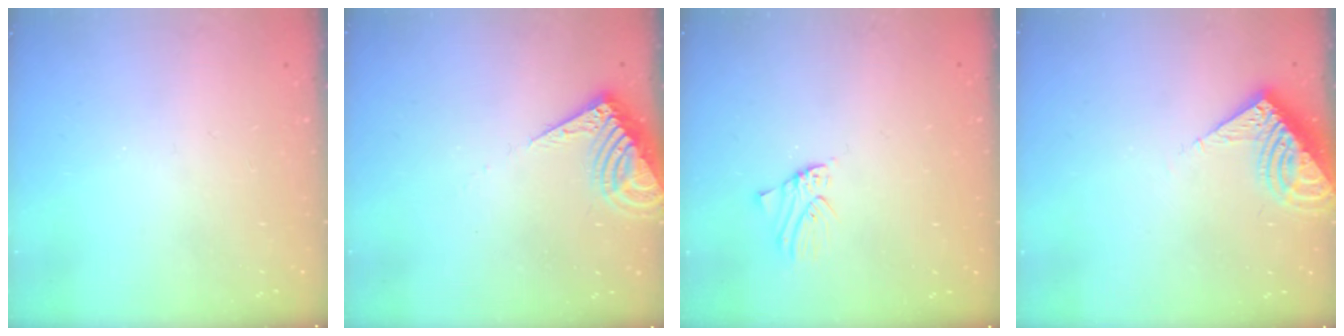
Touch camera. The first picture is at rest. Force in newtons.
{"total": 7.7, "press": 7.7, "slide": 0.5}
{"total": 1.2, "press": 1.1, "slide": 0.1}
{"total": 9.6, "press": 9.5, "slide": 1.0}